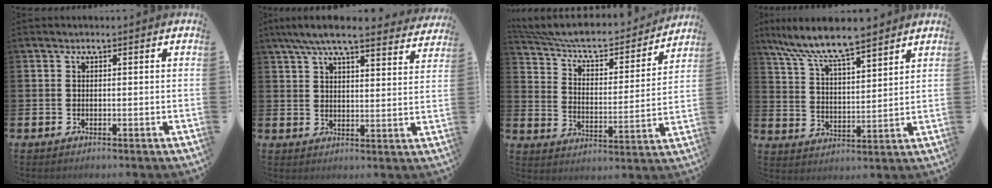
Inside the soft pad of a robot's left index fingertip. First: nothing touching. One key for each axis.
{"total": 7.5, "fx": 6.8, "fy": 1.0, "fz": 2.9, "tx": -0.063, "ty": -0.034, "tz": 0.119}
{"total": 7.7, "fx": 7.0, "fy": 1.8, "fz": 2.5, "tx": -0.074, "ty": -0.056, "tz": 0.115}
{"total": 8.4, "fx": 7.6, "fy": 1.1, "fz": 3.3, "tx": -0.093, "ty": -0.042, "tz": 0.135}